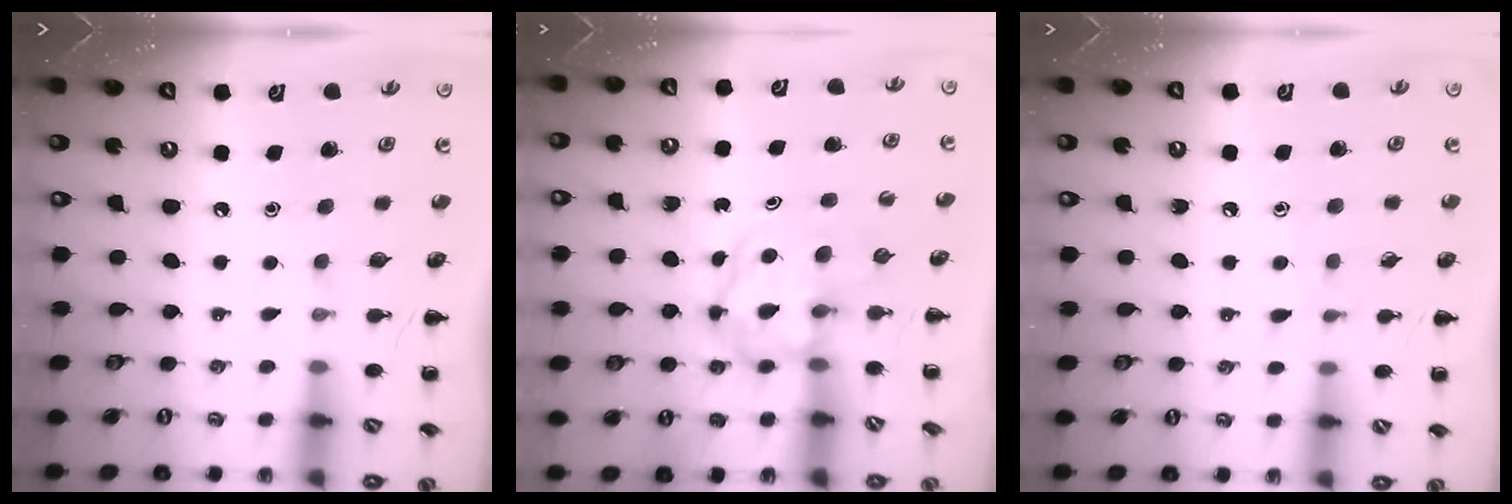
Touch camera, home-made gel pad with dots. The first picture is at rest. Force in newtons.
{"total": 3.8, "press": 3.8, "slide": 0.5}
{"total": 6.0, "press": 5.7, "slide": 2.0}